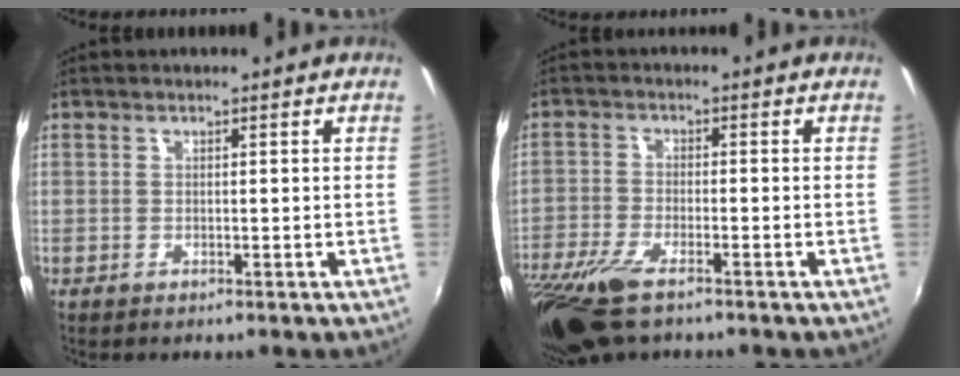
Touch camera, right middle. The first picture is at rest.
{"total": 11.6, "force": [-8.2, 3.6, 7.4], "torque": [-0.177, -0.043, -0.160]}